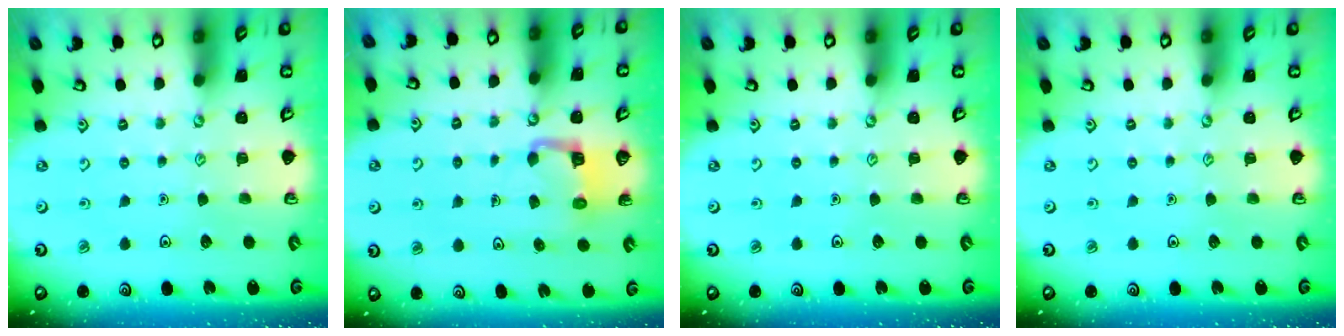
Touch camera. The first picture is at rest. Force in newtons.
{"total": 4.2, "press": 4.2, "slide": 0.2}
{"total": 0.0}
{"total": 0.0}